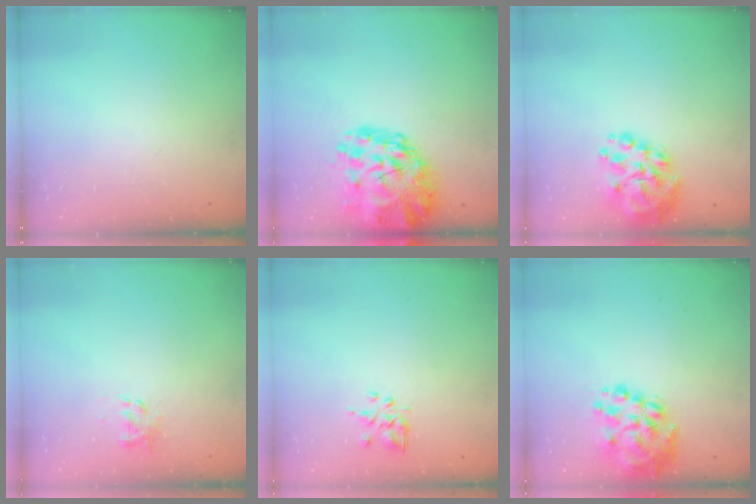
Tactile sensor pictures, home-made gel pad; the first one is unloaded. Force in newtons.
{"total": 17.4, "press": 16.5, "slide": 5.3}
{"total": 13.5, "press": 12.9, "slide": 3.9}
{"total": 2.2, "press": 2.2, "slide": 0.4}
{"total": 3.7, "press": 3.4, "slide": 1.3}
{"total": 11.5, "press": 10.8, "slide": 3.7}